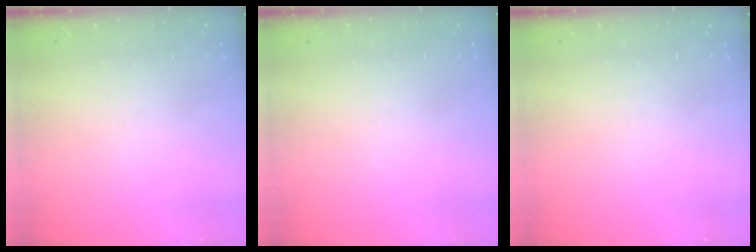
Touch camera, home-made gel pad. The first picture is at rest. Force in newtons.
{"total": 0.0}
{"total": 0.0}